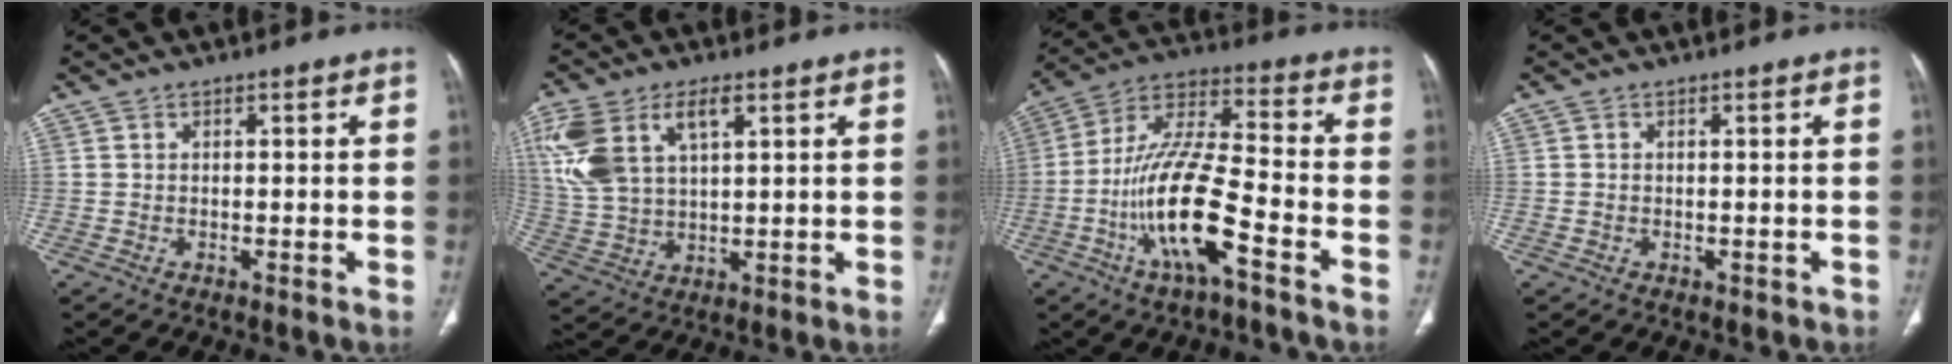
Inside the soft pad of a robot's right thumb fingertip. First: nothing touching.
{"total": 14.5, "force": [5.7, 7.8, 10.9], "torque": [-0.238, 0.002, 0.118]}
{"total": 16.6, "force": [-6.5, 4.1, 14.8], "torque": [-0.301, 0.038, -0.123]}
{"total": 1.1, "force": [-0.3, 1.0, 0.3], "torque": [-0.006, 0.008, 0.002]}